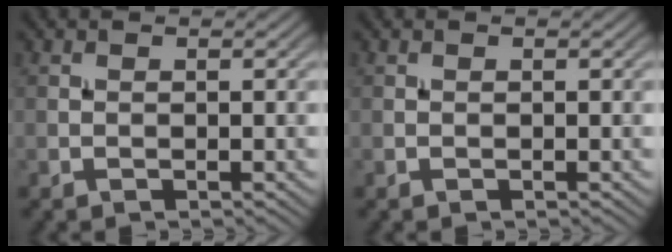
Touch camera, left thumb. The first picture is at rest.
{"total": 0.0}